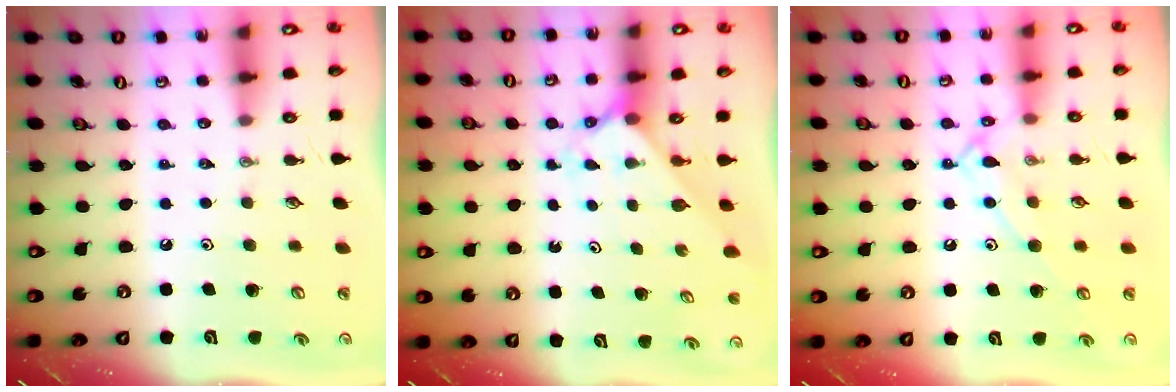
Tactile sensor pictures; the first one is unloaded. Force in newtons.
{"total": 2.5, "press": 2.5, "slide": 0.2}
{"total": 11.4, "press": 11.4, "slide": 0.8}